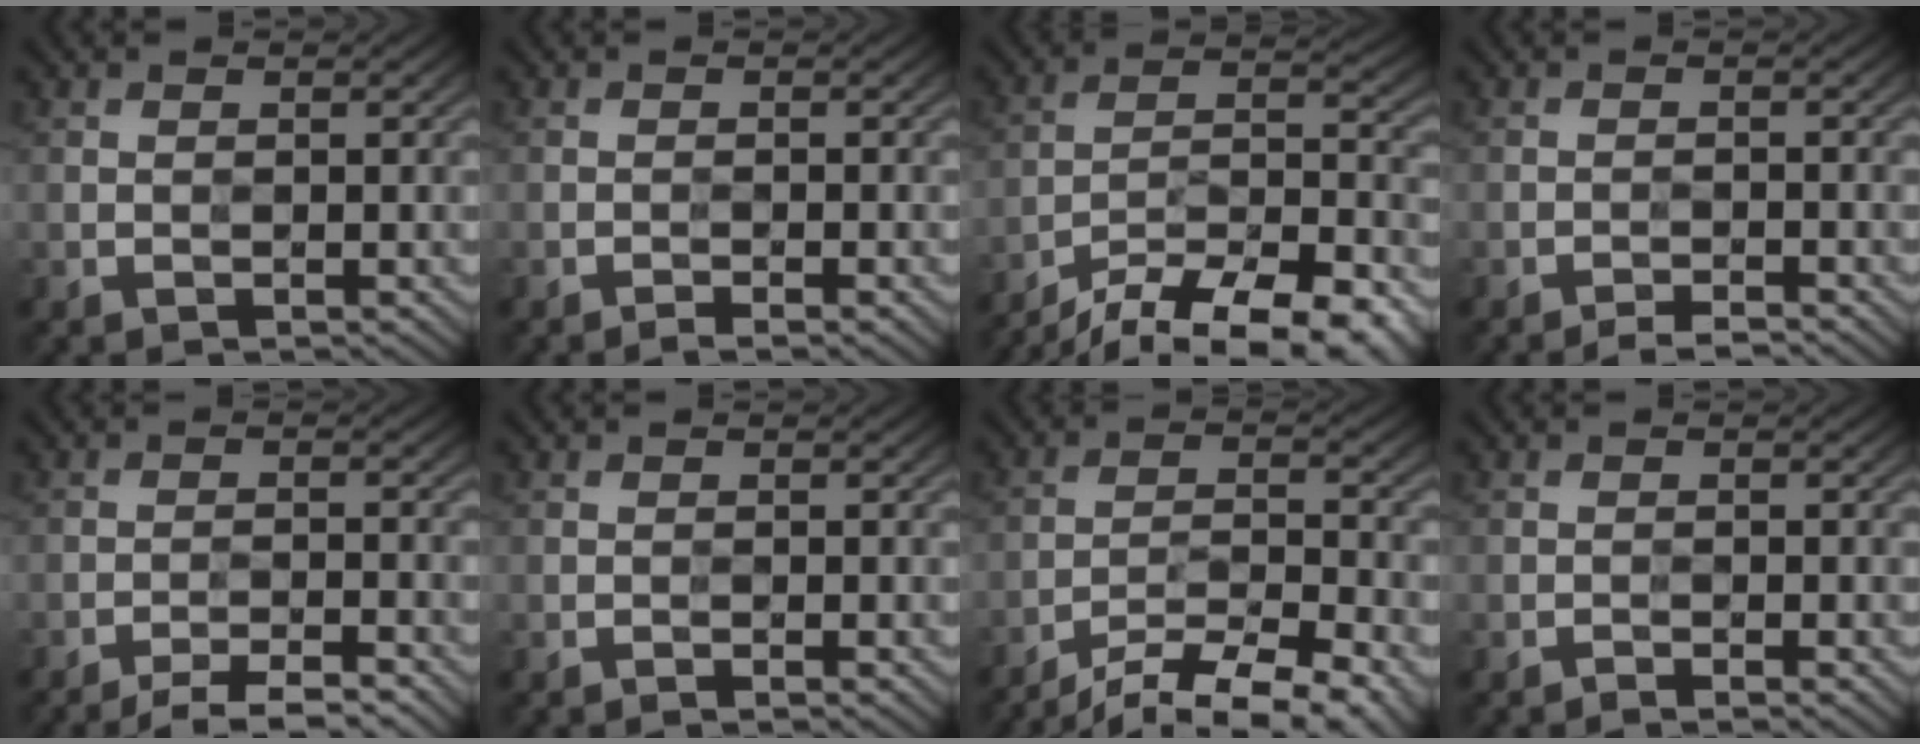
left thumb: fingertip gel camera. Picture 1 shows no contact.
{"total": 1.4, "force": [-1.0, 0.1, 1.0], "torque": [-0.014, 0.004, -0.020]}
{"total": 17.2, "force": [-14.0, 4.8, 8.8], "torque": [-0.152, -0.022, -0.213]}
{"total": 2.2, "force": [-1.9, 0.1, 1.1], "torque": [-0.015, 0.005, -0.036]}
{"total": 5.8, "force": [-4.9, 0.8, 3.1], "torque": [-0.050, 0.005, -0.081]}
{"total": 0.9, "force": [-0.6, 0.0, 0.6], "torque": [-0.011, 0.000, -0.013]}
{"total": 12.4, "force": [-10.1, 2.8, 6.6], "torque": [-0.121, -0.015, -0.151]}
{"total": 1.1, "force": [-0.9, 0.0, 0.7], "torque": [-0.010, 0.002, -0.019]}